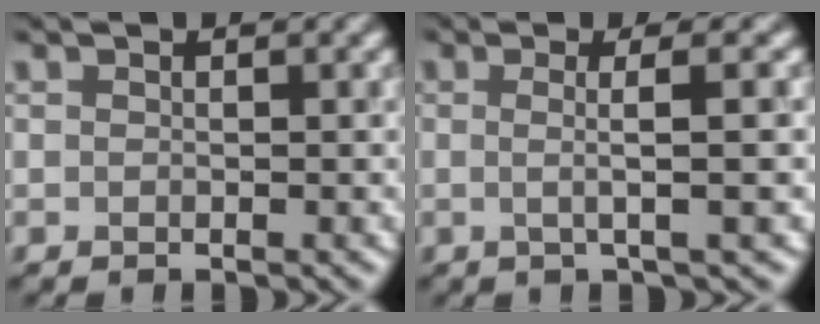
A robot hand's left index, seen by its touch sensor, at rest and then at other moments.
{"total": 3.3, "force": [0.0, 0.6, 3.2], "torque": [-0.047, 0.001, -0.008]}